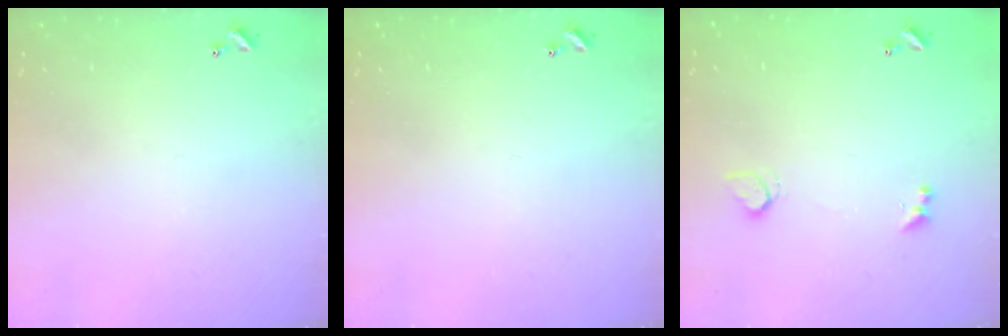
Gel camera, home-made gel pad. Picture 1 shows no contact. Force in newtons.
{"total": 0.0}
{"total": 1.8, "press": 1.8, "slide": 0.5}